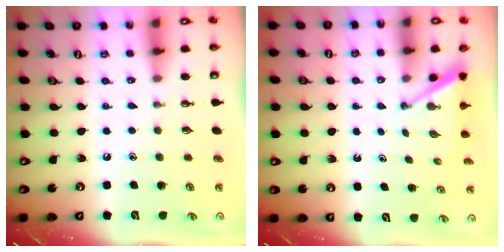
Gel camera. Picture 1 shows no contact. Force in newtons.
{"total": 2.9, "press": 2.9, "slide": 0.2}